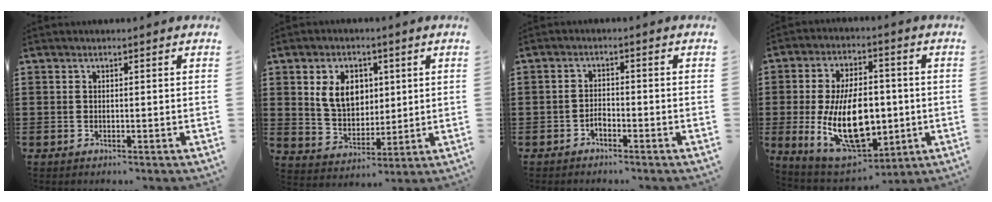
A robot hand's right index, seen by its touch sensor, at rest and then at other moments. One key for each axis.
{"total": 7.5, "fx": 2.1, "fy": 5.6, "fz": 4.6, "tx": -0.102, "ty": 0.008, "tz": 0.032}
{"total": 1.6, "fx": -1.2, "fy": 0.7, "fz": 0.8, "tx": -0.021, "ty": -0.003, "tz": -0.024}
{"total": 15.8, "fx": -1.6, "fy": 8.8, "fz": 13.0, "tx": -0.248, "ty": -0.018, "tz": -0.029}